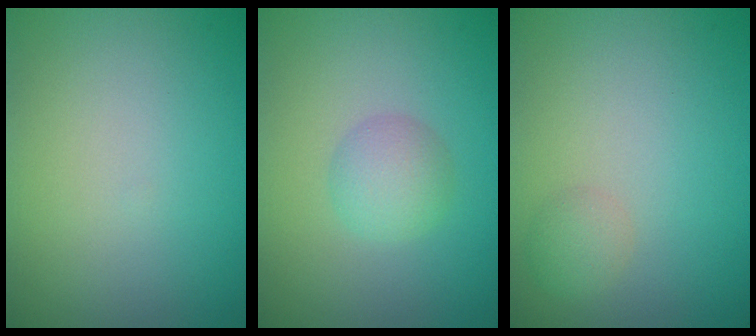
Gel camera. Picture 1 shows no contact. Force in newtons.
{"total": 2.4, "press": 2.4, "slide": 0.1}
{"total": 1.4, "press": 1.4, "slide": 0.0}